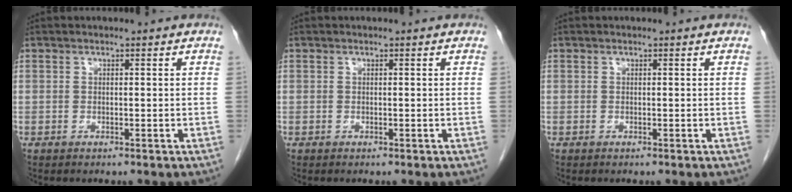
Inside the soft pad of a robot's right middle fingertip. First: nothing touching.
{"total": 0.0}
{"total": 0.0}